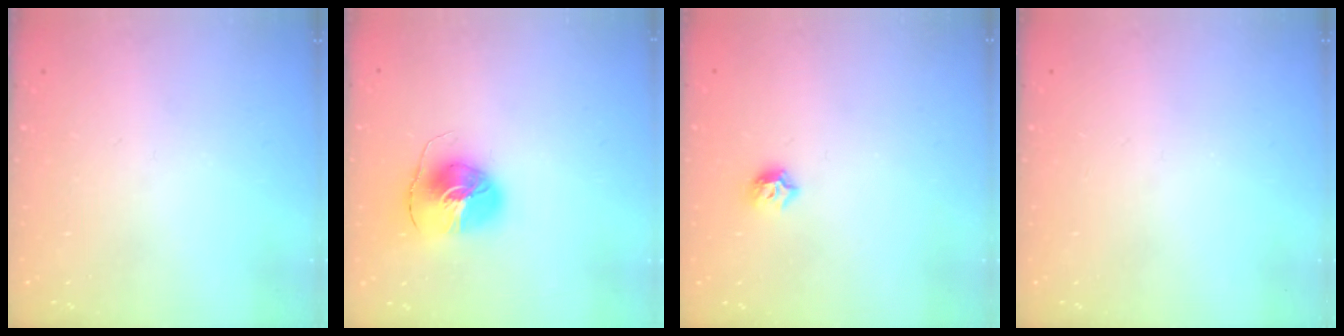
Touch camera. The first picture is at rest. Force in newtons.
{"total": 8.7, "press": 8.7, "slide": 1.1}
{"total": 5.6, "press": 5.6, "slide": 0.8}
{"total": 0.0}